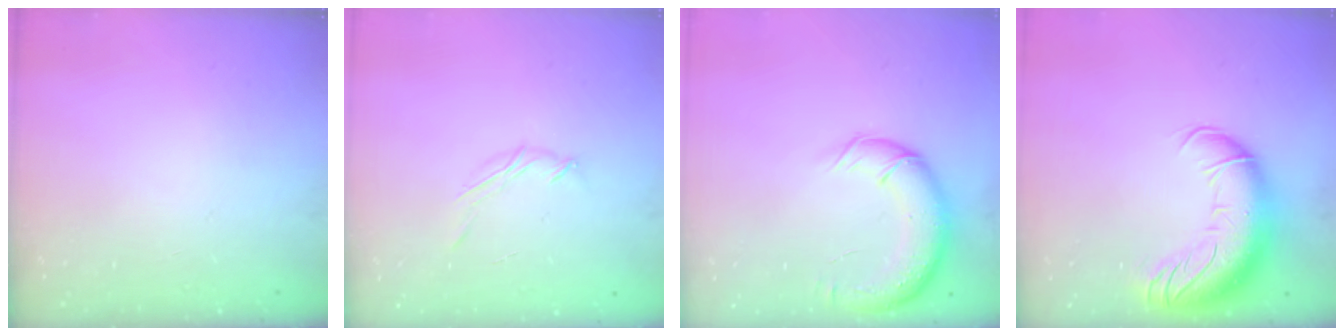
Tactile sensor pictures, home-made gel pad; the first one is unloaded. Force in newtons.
{"total": 3.6, "press": 3.5, "slide": 0.8}
{"total": 14.1, "press": 13.5, "slide": 3.8}
{"total": 16.7, "press": 16.2, "slide": 4.0}